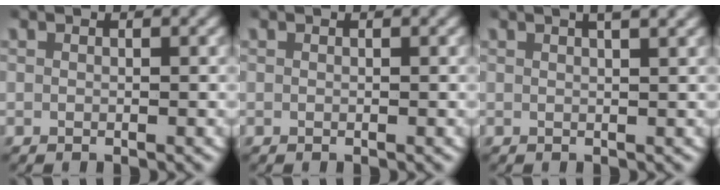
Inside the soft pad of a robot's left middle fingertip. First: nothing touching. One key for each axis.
{"total": 0.0}
{"total": 3.4, "fx": 2.1, "fy": 0.9, "fz": 2.5, "tx": -0.031, "ty": 0.016, "tz": 0.027}